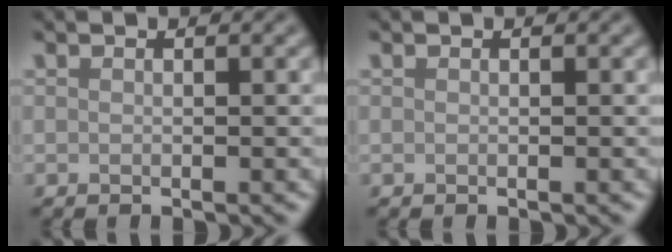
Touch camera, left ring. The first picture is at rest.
{"total": 0.0}